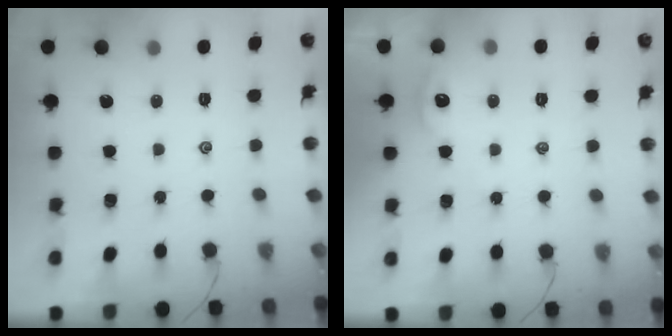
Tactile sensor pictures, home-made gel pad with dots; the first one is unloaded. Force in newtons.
{"total": 2.5, "press": 2.5, "slide": 0.3}